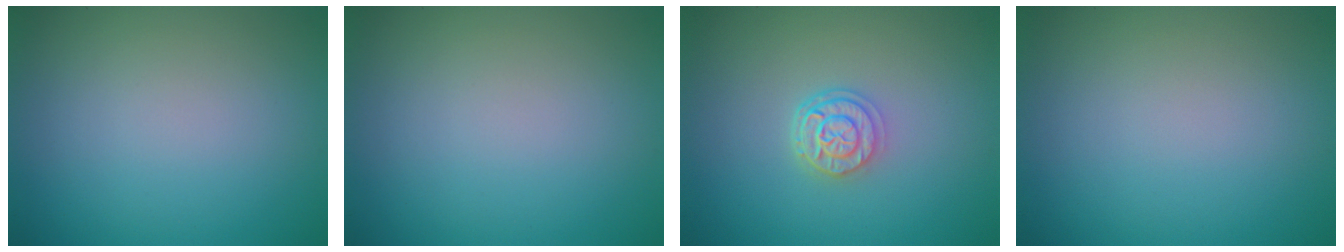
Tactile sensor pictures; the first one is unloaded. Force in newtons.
{"total": 0.0}
{"total": 2.7, "press": 2.2, "slide": 1.5}
{"total": 0.0}